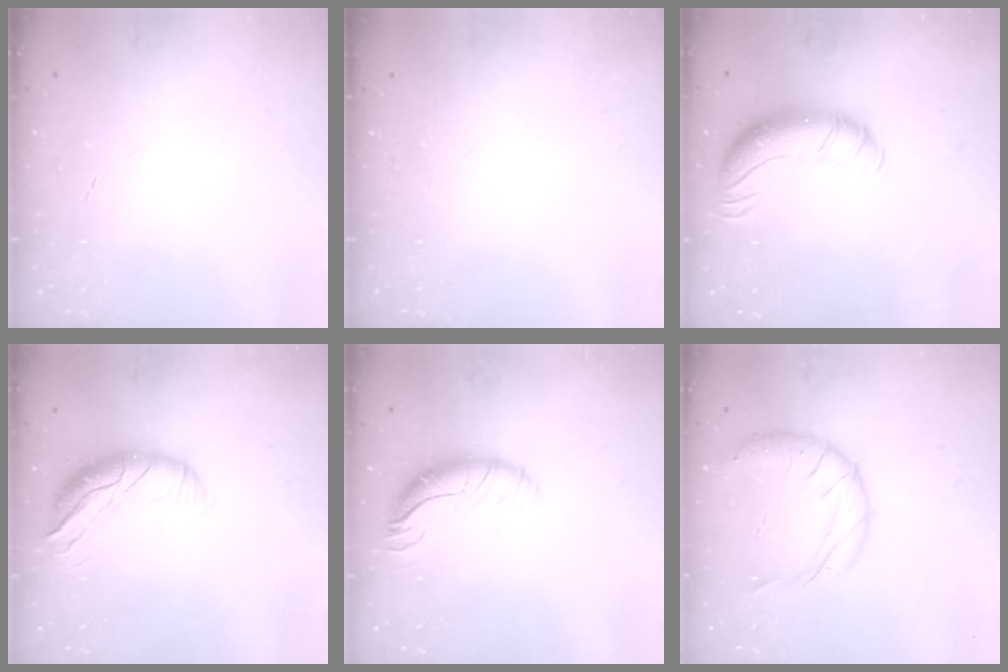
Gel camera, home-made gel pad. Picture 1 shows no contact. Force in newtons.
{"total": 0.0}
{"total": 11.8, "press": 11.4, "slide": 3.0}
{"total": 11.4, "press": 10.9, "slide": 3.4}
{"total": 10.1, "press": 10.0, "slide": 1.3}
{"total": 13.6, "press": 13.5, "slide": 1.5}